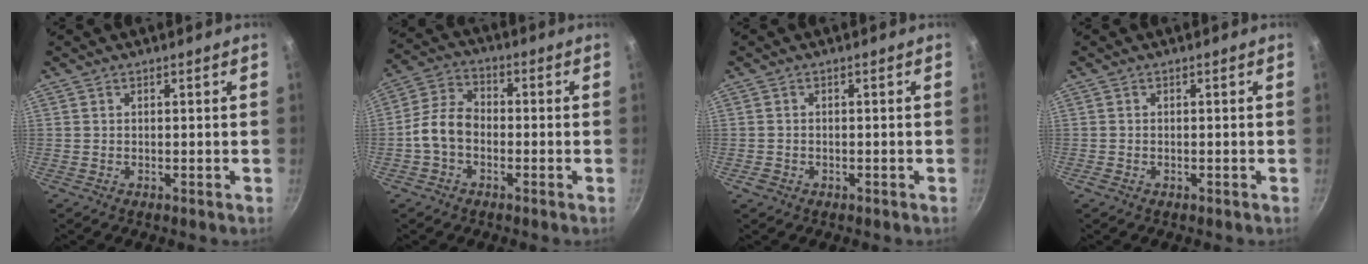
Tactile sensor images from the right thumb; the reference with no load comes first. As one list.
[{"total": 7.6, "force": [-2.0, 5.3, 5.0], "torque": [-0.086, 0.032, -0.052]}, {"total": 1.7, "force": [-0.9, 1.3, 0.7], "torque": [-0.014, 0.006, -0.012]}, {"total": 0.7, "force": [-0.4, 0.5, 0.3], "torque": [-0.007, 0.001, -0.008]}]